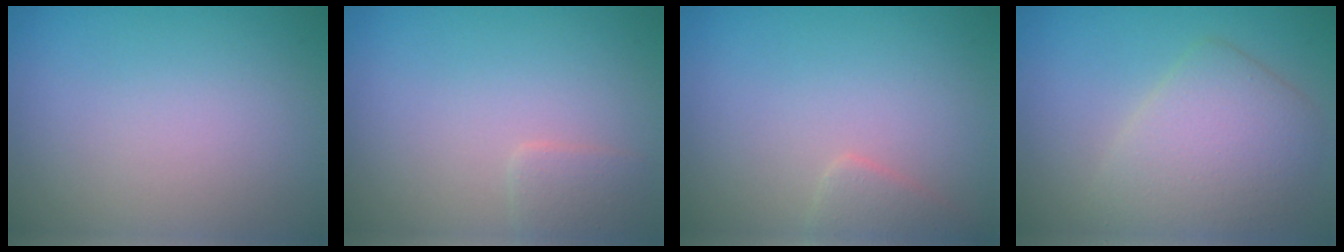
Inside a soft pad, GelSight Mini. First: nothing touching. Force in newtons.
{"total": 1.4, "press": 1.4, "slide": 0.1}
{"total": 1.6, "press": 1.6, "slide": 0.0}
{"total": 5.4, "press": 5.4, "slide": 0.2}